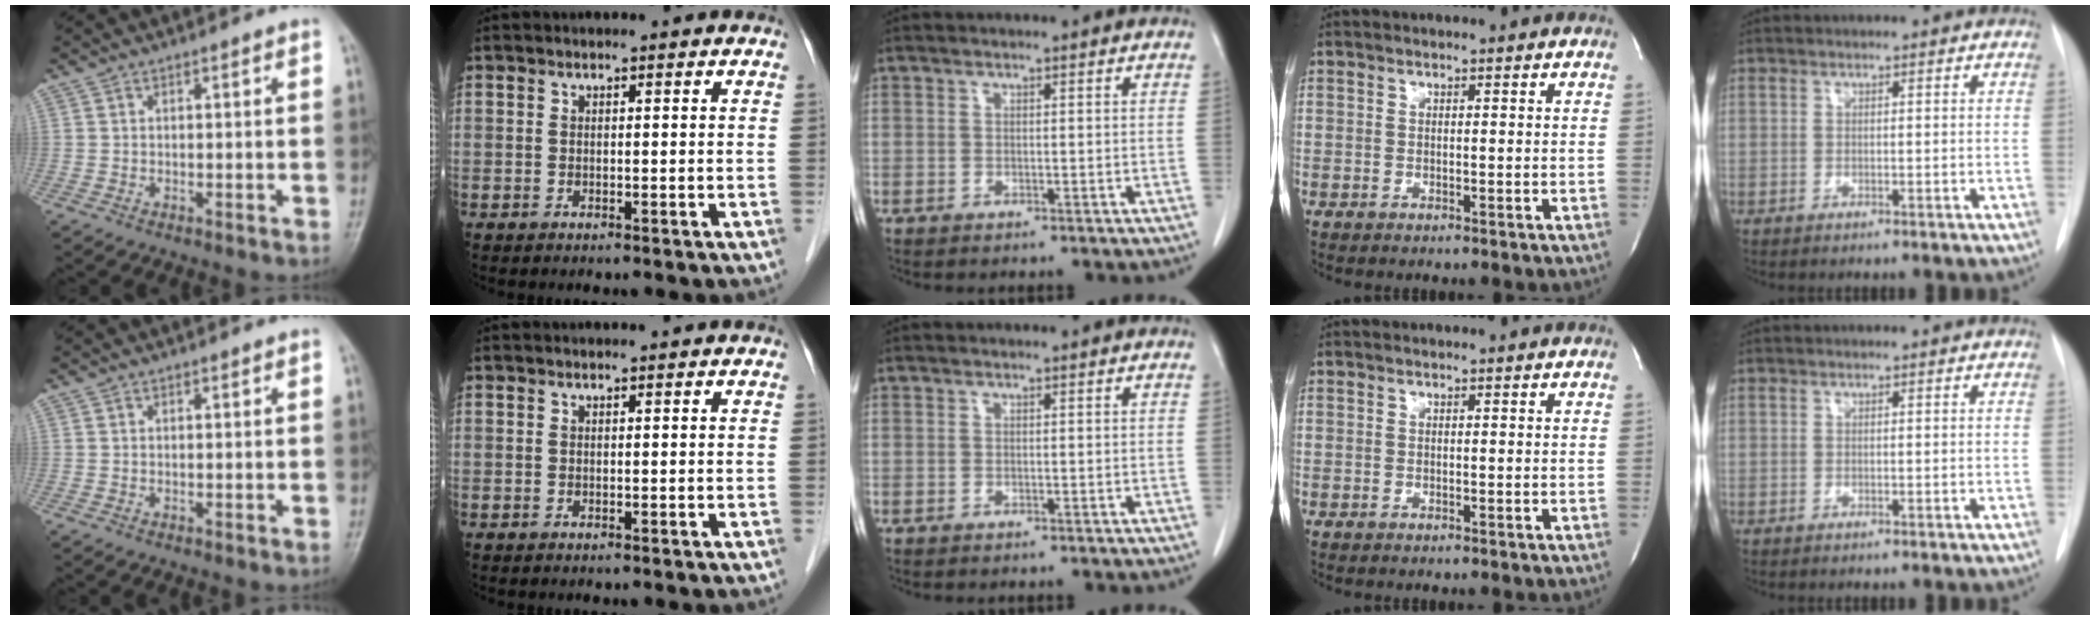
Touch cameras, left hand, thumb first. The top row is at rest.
{}